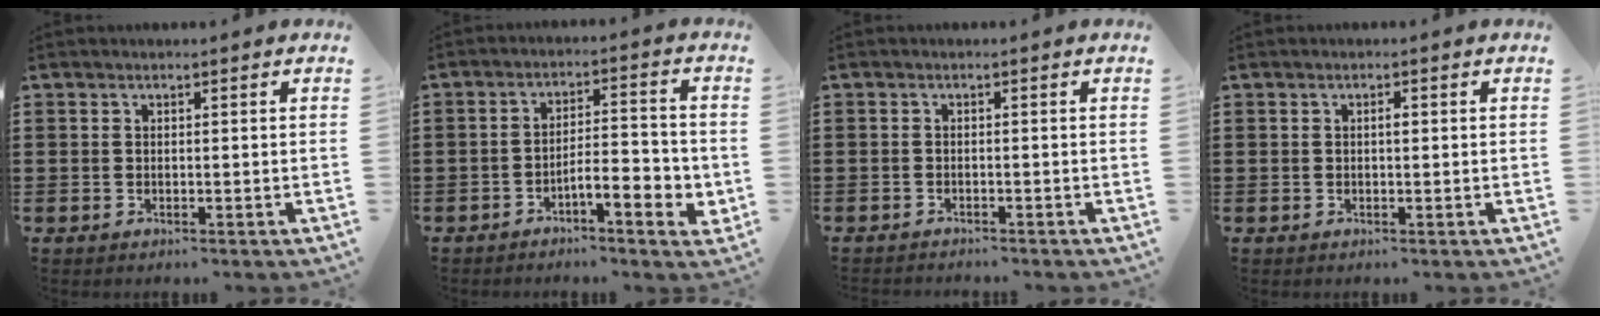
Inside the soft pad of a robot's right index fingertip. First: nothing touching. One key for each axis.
{"total": 5.7, "fx": -2.9, "fy": 1.7, "fz": 4.7, "tx": -0.070, "ty": 0.003, "tz": -0.052}
{"total": 0.9, "fx": -0.9, "fy": 0.0, "fz": 0.0, "tx": -0.003, "ty": 0.000, "tz": -0.019}
{"total": 1.0, "fx": 0.1, "fy": 0.3, "fz": 0.9, "tx": -0.018, "ty": -0.001, "tz": 0.001}